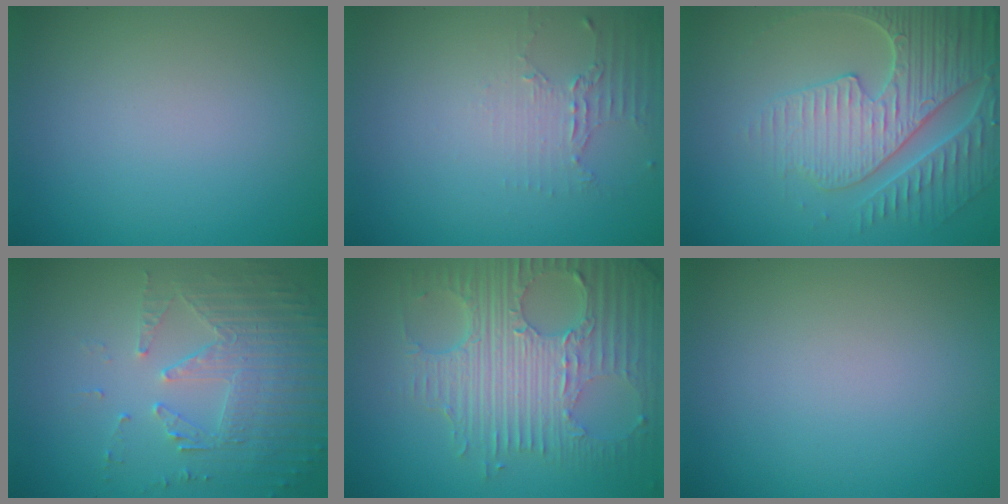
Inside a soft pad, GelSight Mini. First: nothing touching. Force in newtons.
{"total": 2.1, "press": 1.5, "slide": 1.4}
{"total": 6.0, "press": 5.1, "slide": 3.1}
{"total": 5.7, "press": 3.7, "slide": 4.3}
{"total": 8.6, "press": 5.9, "slide": 6.2}
{"total": 0.0}